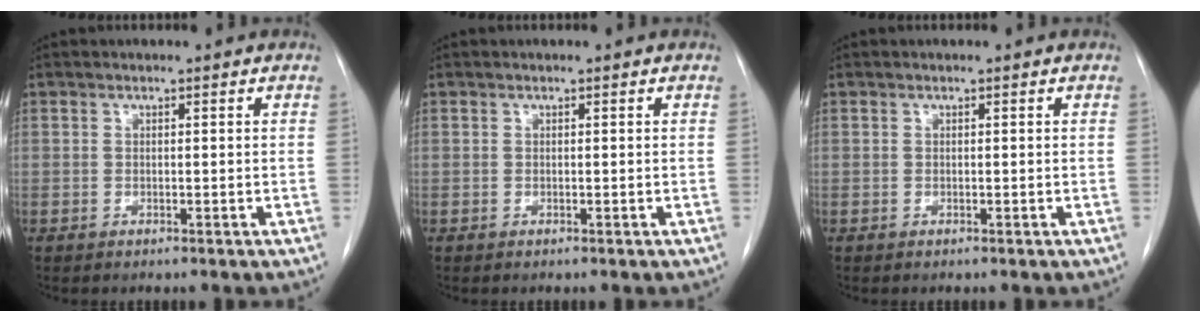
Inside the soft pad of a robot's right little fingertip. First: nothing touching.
{"total": 0.0}
{"total": 0.0}